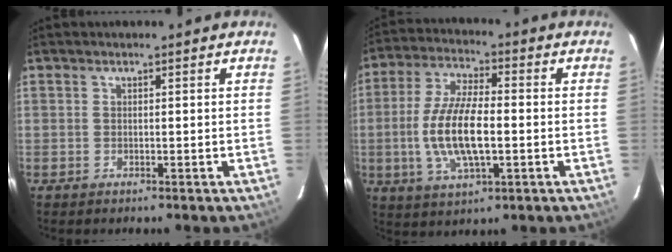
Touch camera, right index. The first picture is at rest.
{"total": 12.9, "force": [-1.9, 4.7, 11.9], "torque": [-0.246, -0.002, -0.034]}